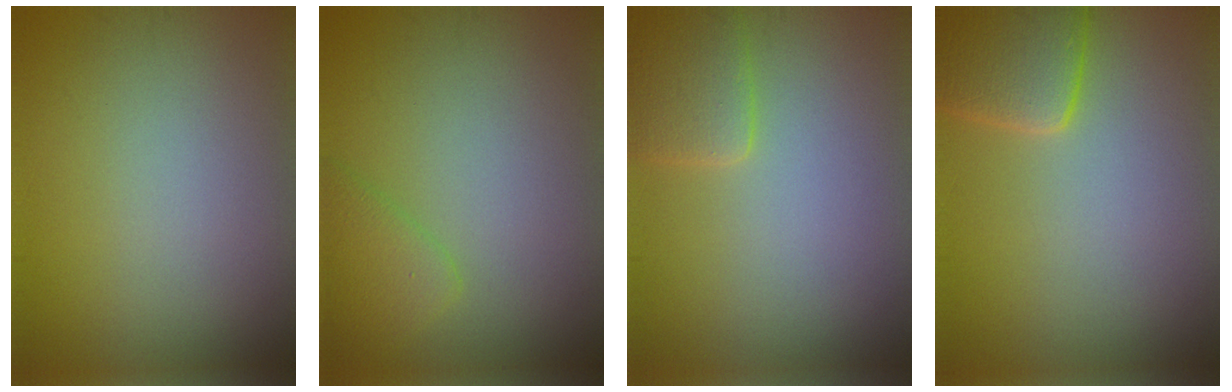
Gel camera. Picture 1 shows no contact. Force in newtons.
{"total": 2.5, "press": 2.5, "slide": 0.2}
{"total": 2.6, "press": 2.6, "slide": 0.1}
{"total": 4.1, "press": 4.1, "slide": 0.3}